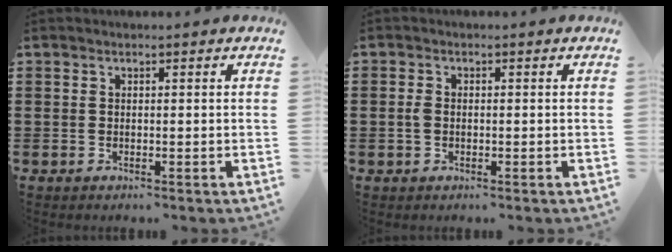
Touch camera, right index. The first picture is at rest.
{"total": 1.6, "force": [-0.2, 0.9, 1.3], "torque": [-0.035, 0.001, -0.008]}